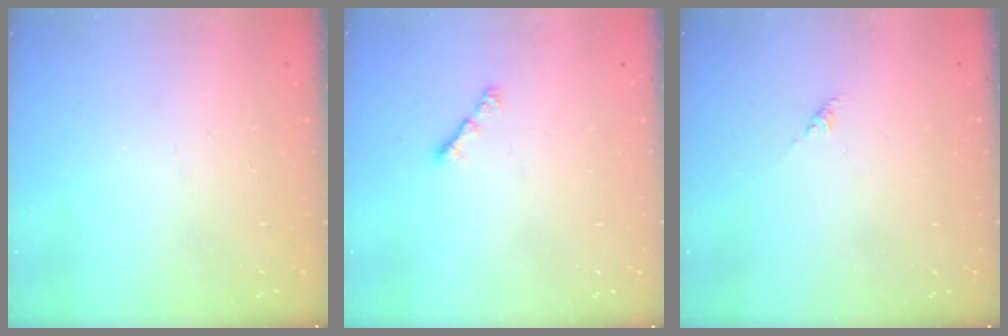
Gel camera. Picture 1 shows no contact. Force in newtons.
{"total": 1.9, "press": 1.8, "slide": 0.6}
{"total": 0.0}